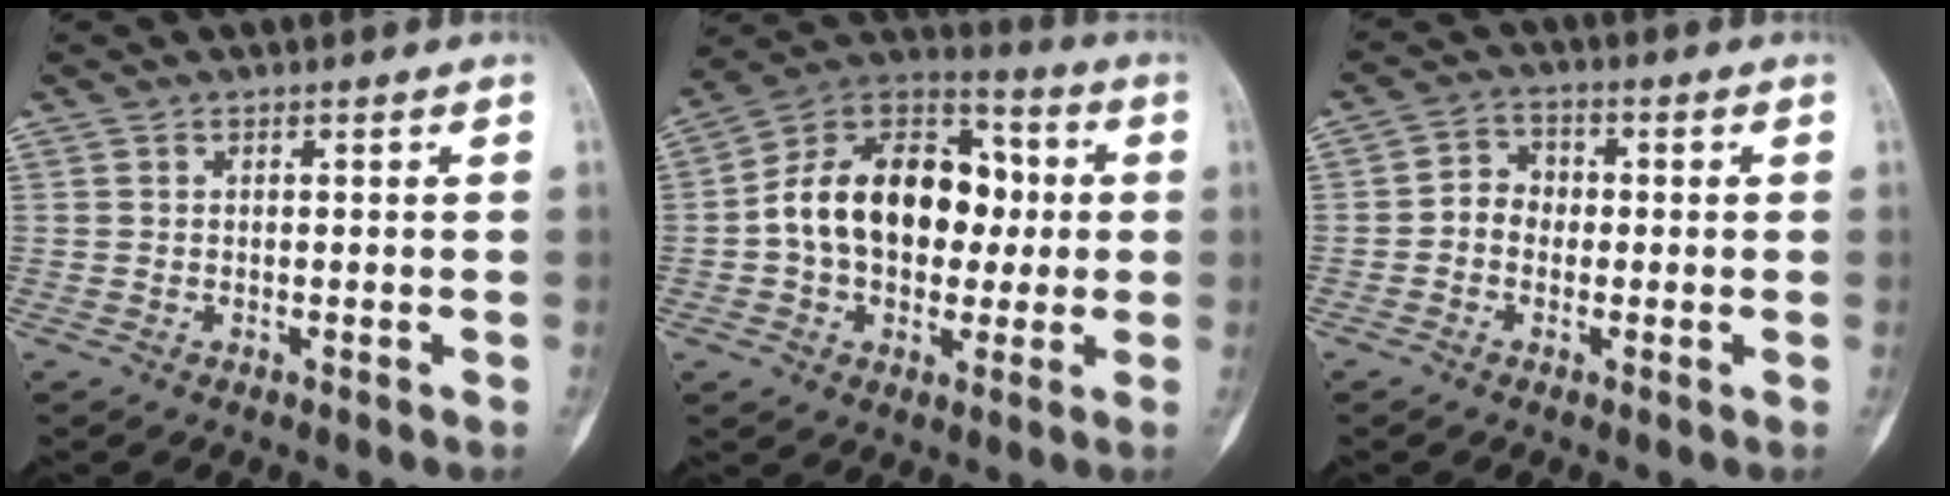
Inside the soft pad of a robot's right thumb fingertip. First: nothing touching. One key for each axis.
{"total": 20.4, "fx": 0.5, "fy": 14.1, "fz": 14.7, "tx": -0.202, "ty": 0.036, "tz": 0.002}
{"total": 4.6, "fx": -0.7, "fy": 4.0, "fz": 2.2, "tx": -0.010, "ty": 0.019, "tz": -0.025}